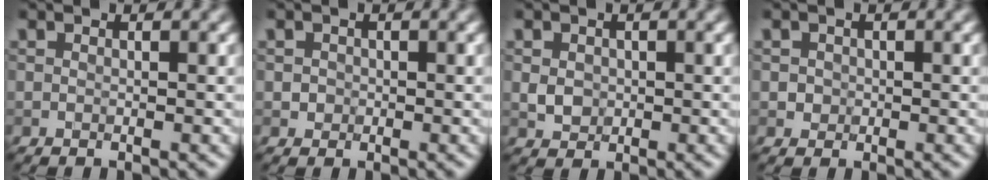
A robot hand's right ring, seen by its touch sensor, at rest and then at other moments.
{"total": 0.8, "force": [0.0, 0.8, 0.1], "torque": [0.006, -0.001, -0.002]}
{"total": 1.6, "force": [0.0, 1.4, 0.8], "torque": [-0.016, -0.001, -0.001]}
{"total": 1.0, "force": [0.0, 0.9, 0.1], "torque": [0.008, -0.002, 0.001]}